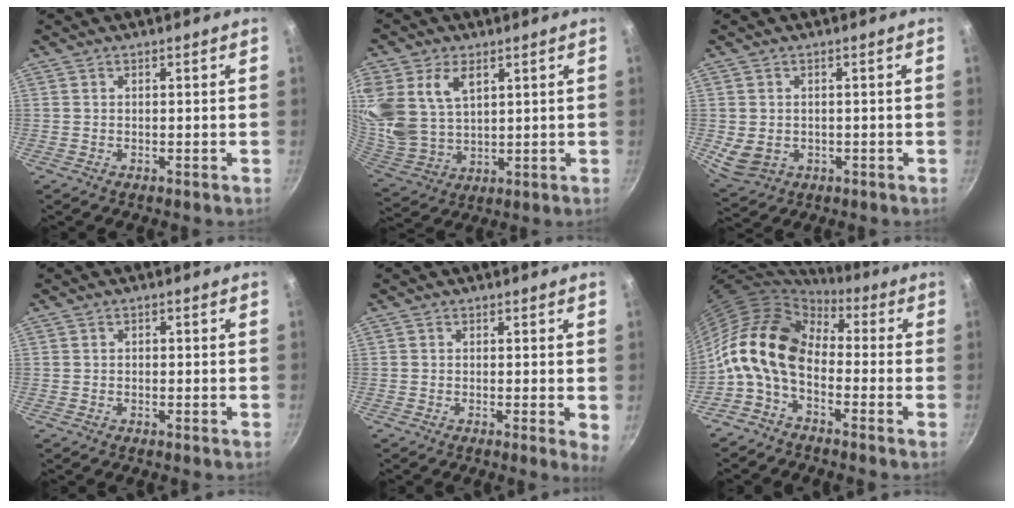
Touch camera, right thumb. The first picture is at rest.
{"total": 17.1, "force": [6.6, 11.5, 10.8], "torque": [-0.235, -0.015, 0.143]}
{"total": 5.5, "force": [-0.4, 4.6, 3.1], "torque": [-0.050, -0.003, 0.009]}
{"total": 0.6, "force": [-0.3, 0.5, 0.2], "torque": [-0.004, 0.003, -0.003]}
{"total": 2.6, "force": [0.0, 0.6, 2.5], "torque": [-0.030, -0.007, -0.004]}
{"total": 14.3, "force": [-1.4, 9.1, 11.0], "torque": [-0.196, 0.033, -0.048]}